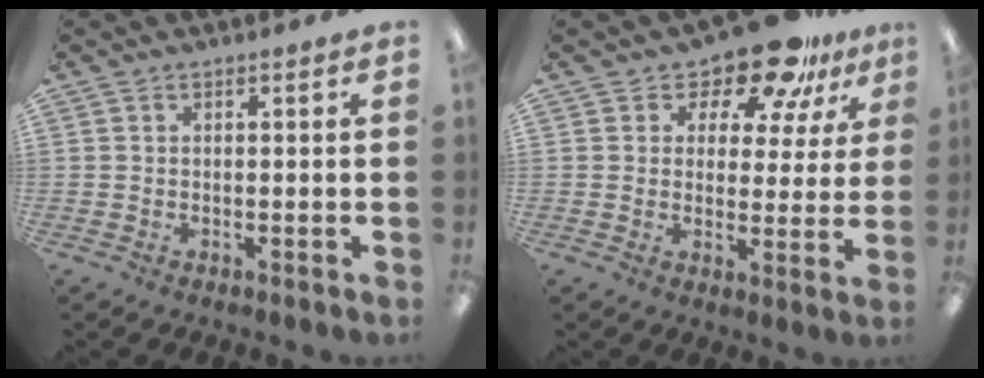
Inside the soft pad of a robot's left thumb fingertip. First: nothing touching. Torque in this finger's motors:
{"motor_torque": [0.21, 0.33, -0.19, 0.06, 0.06]}